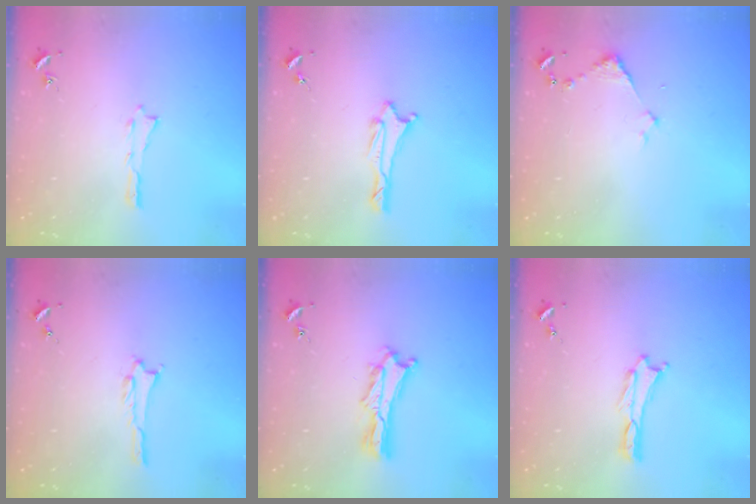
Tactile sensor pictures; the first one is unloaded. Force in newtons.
{"total": 1.3, "press": 1.3, "slide": 0.1}
{"total": 2.9, "press": 2.9, "slide": 0.3}
{"total": 1.0, "press": 1.0, "slide": 0.2}
{"total": 3.4, "press": 3.4, "slide": 0.3}
{"total": 0.0}